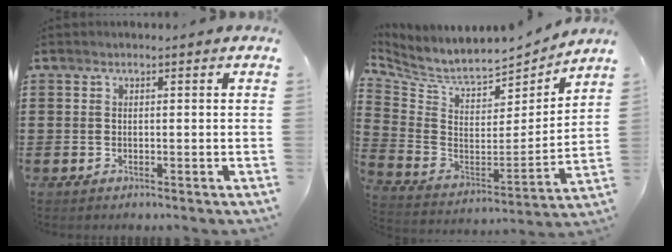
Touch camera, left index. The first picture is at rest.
{"total": 6.7, "force": [6.1, 1.6, 2.2], "torque": [-0.078, -0.052, 0.102]}